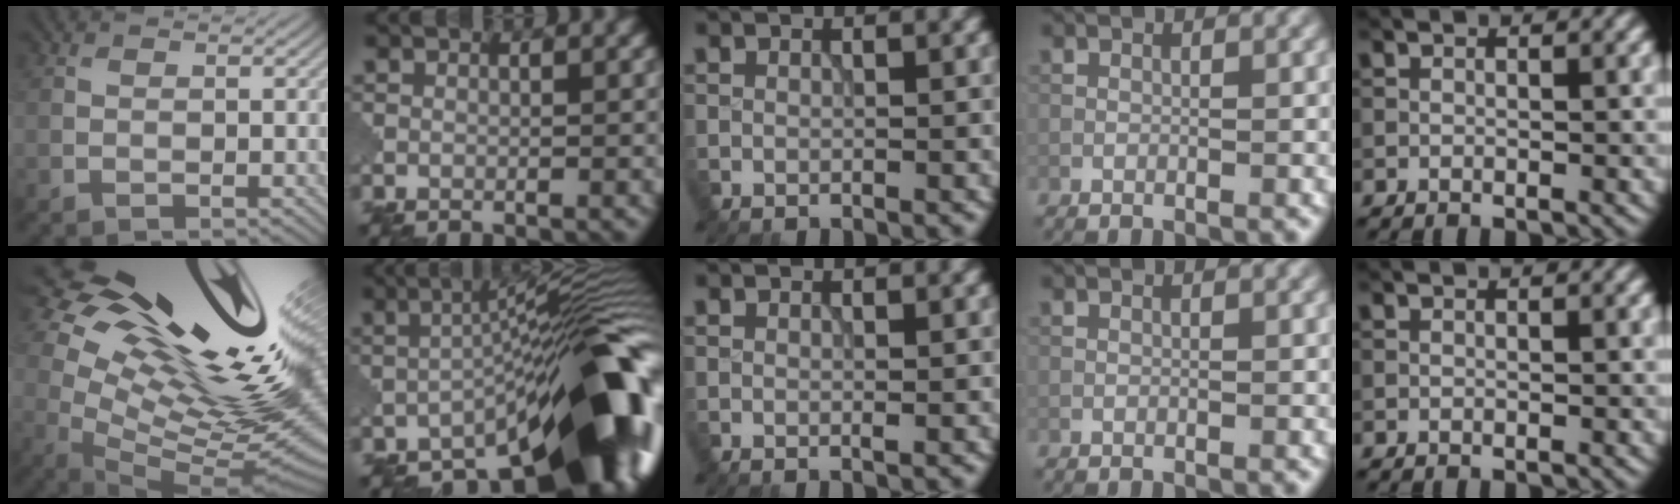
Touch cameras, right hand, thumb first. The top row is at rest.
{"thumb": {"total": 20.7, "force": [8.5, 8.6, 16.8], "torque": [-0.246, 0.028, 0.156]}, "index": {"total": 15.7, "force": [-8.2, 5.5, 12.2], "torque": [-0.140, 0.007, -0.135]}}